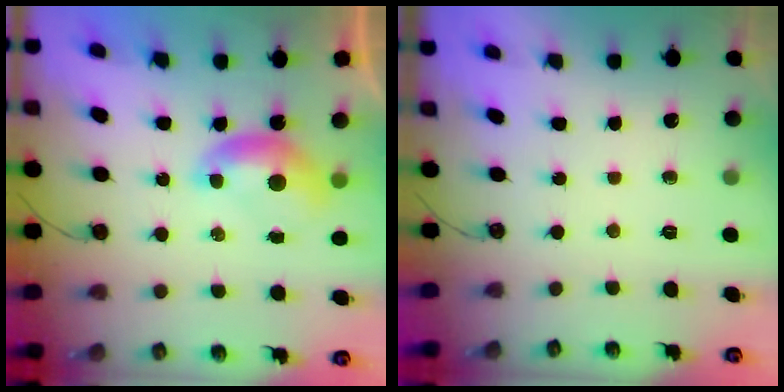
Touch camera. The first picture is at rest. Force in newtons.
{"total": 0.0}